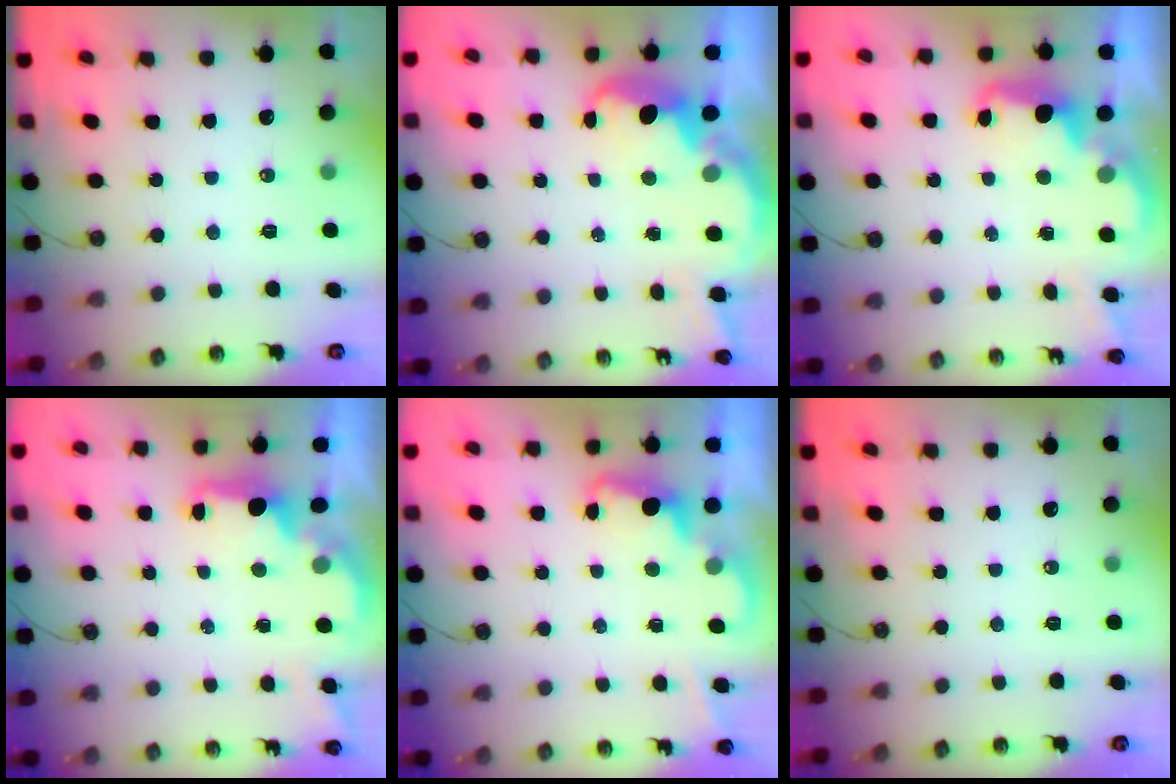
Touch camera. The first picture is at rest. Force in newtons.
{"total": 6.6, "press": 6.6, "slide": 0.5}
{"total": 2.7, "press": 2.6, "slide": 0.7}
{"total": 2.2, "press": 2.0, "slide": 0.8}
{"total": 2.4, "press": 2.3, "slide": 0.5}
{"total": 0.0}